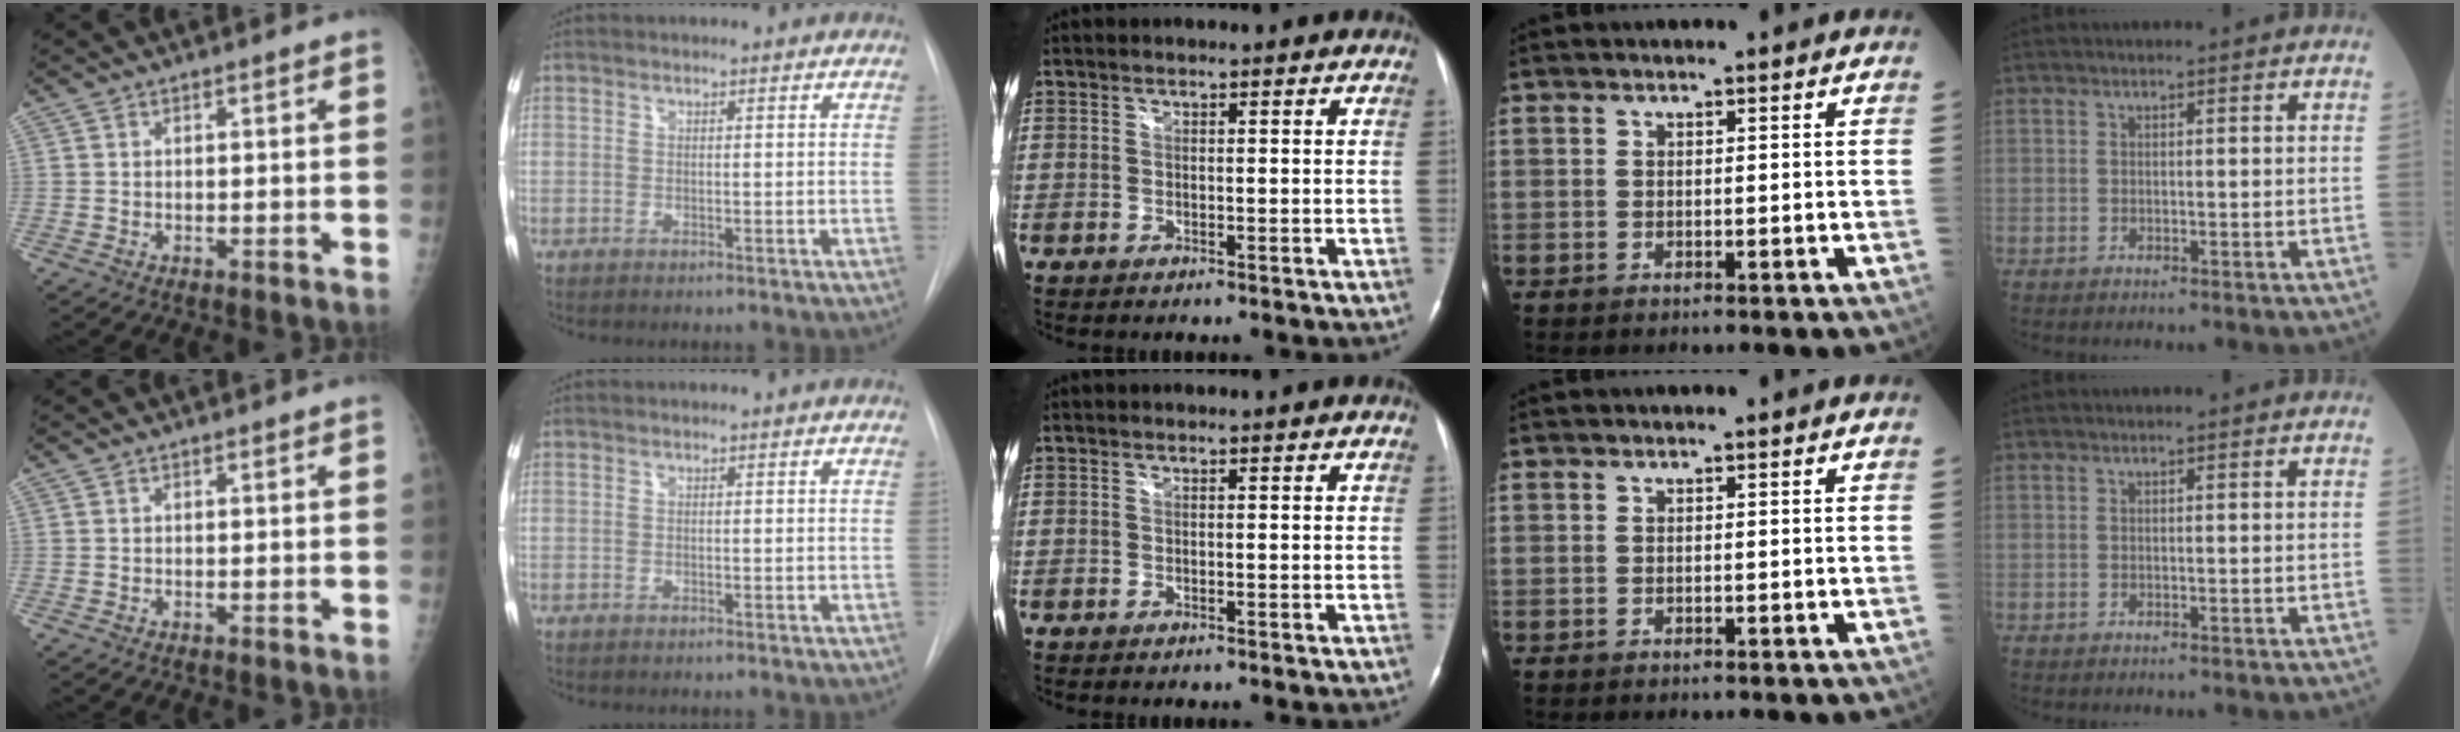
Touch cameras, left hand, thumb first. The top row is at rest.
{}